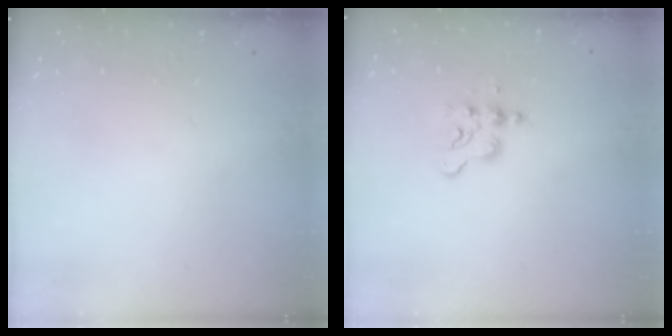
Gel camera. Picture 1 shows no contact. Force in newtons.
{"total": 4.4, "press": 4.4, "slide": 0.5}